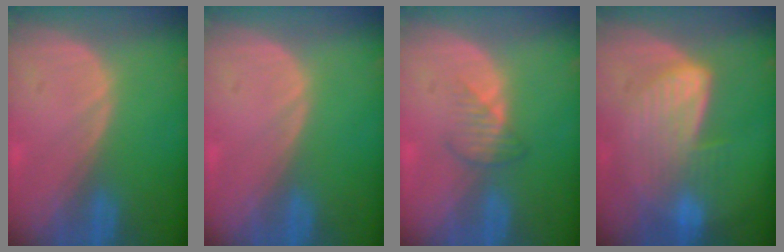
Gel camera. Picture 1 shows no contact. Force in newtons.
{"total": 0.0}
{"total": 2.8, "press": 2.7, "slide": 0.8}
{"total": 6.7, "press": 6.7, "slide": 0.4}